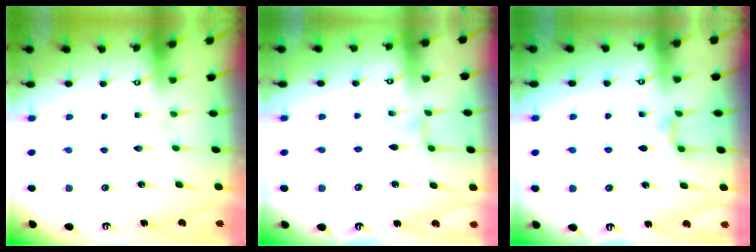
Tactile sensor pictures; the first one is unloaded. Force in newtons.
{"total": 0.5, "press": 0.5, "slide": 0.2}
{"total": 5.7, "press": 5.7, "slide": 0.6}